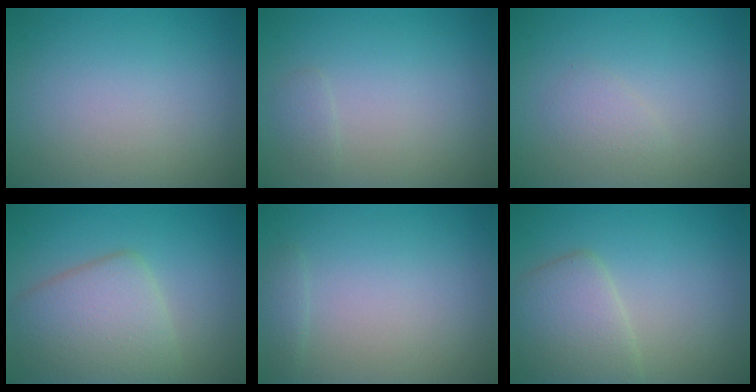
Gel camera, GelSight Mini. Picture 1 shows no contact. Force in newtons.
{"total": 0.8, "press": 0.8, "slide": 0.1}
{"total": 1.1, "press": 1.1, "slide": 0.1}
{"total": 5.7, "press": 5.7, "slide": 0.3}
{"total": 0.8, "press": 0.8, "slide": 0.1}
{"total": 3.8, "press": 3.8, "slide": 0.4}